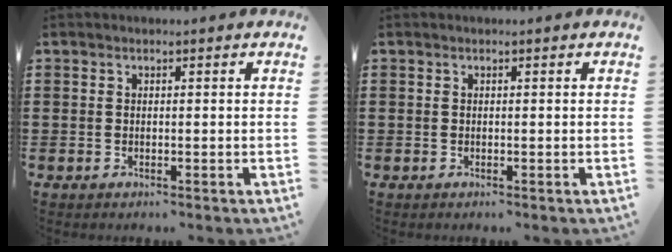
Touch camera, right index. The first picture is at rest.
{"total": 0.0}